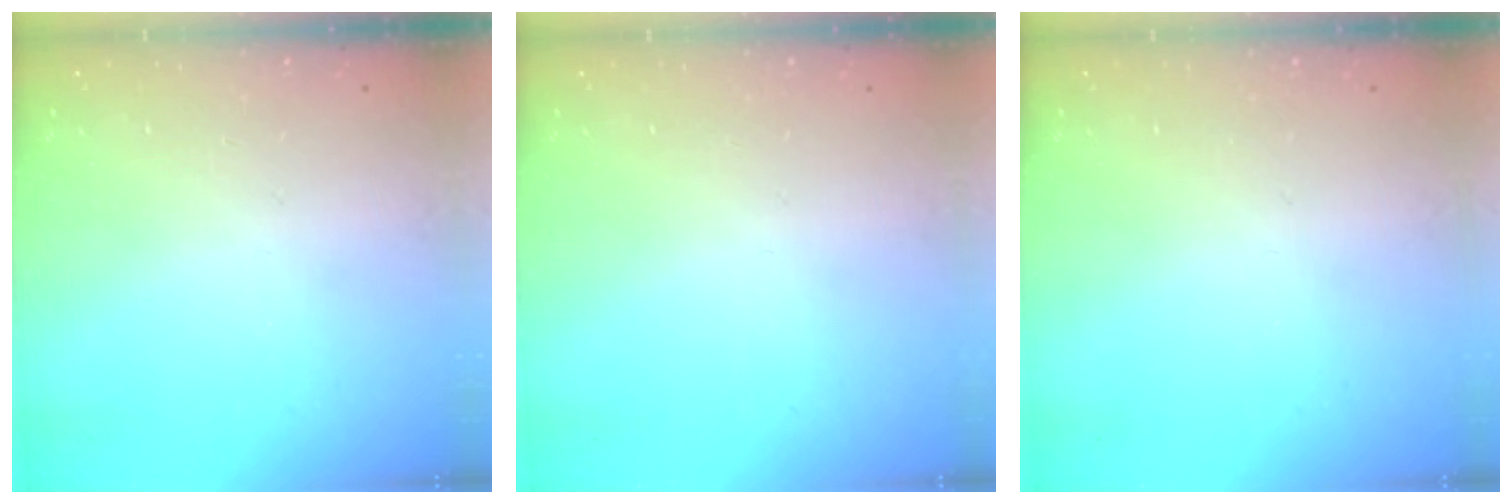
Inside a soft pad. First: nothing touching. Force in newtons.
{"total": 0.0}
{"total": 0.0}